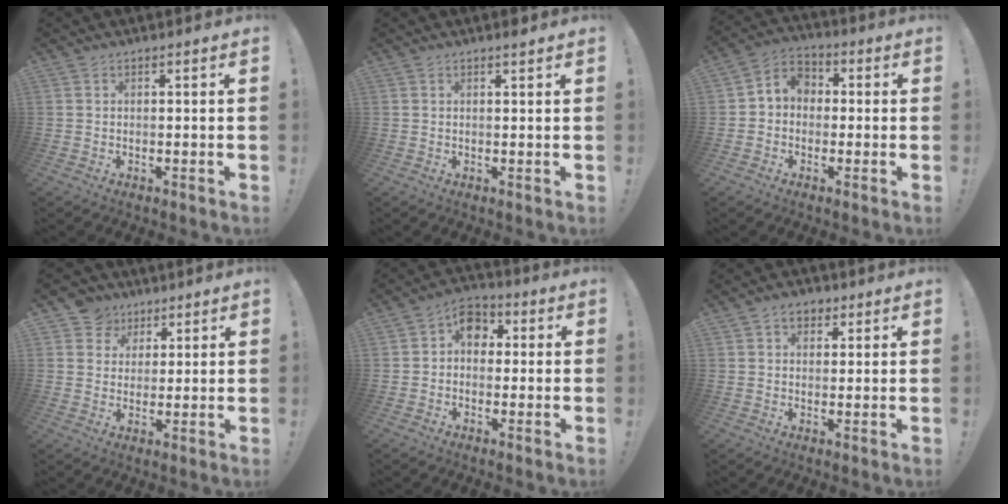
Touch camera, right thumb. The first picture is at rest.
{"total": 1.1, "force": [0.9, -0.2, 0.6], "torque": [-0.004, -0.004, 0.014]}
{"total": 6.2, "force": [-1.1, 5.5, 2.7], "torque": [-0.046, 0.025, -0.015]}
{"total": 7.1, "force": [3.2, 6.3, 0.8], "torque": [-0.014, -0.018, 0.066]}
{"total": 7.0, "force": [0.7, 5.7, 4.0], "torque": [-0.070, 0.018, 0.018]}
{"total": 4.6, "force": [2.2, 3.4, 2.2], "torque": [-0.024, -0.003, 0.037]}